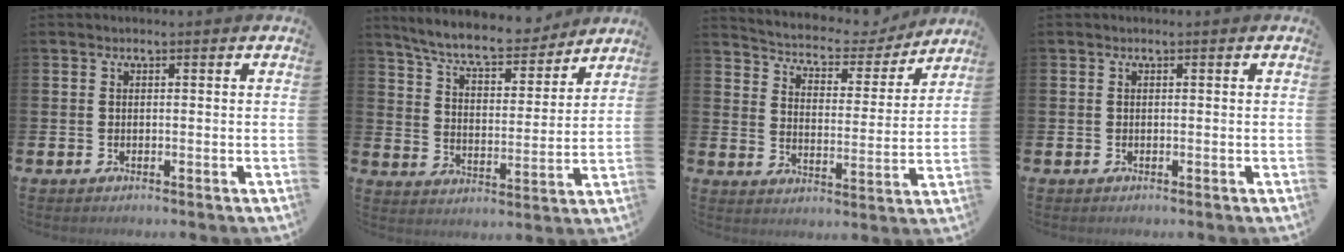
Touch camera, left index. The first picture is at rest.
{"total": 8.2, "force": [7.6, 1.4, 2.7], "torque": [-0.079, -0.053, 0.131]}
{"total": 5.2, "force": [4.8, 1.8, 0.7], "torque": [-0.037, -0.042, 0.076]}
{"total": 0.0}